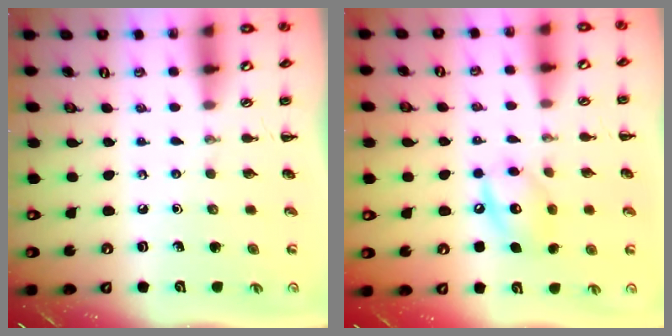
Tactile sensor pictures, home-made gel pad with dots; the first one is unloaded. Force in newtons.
{"total": 10.4, "press": 10.3, "slide": 1.5}